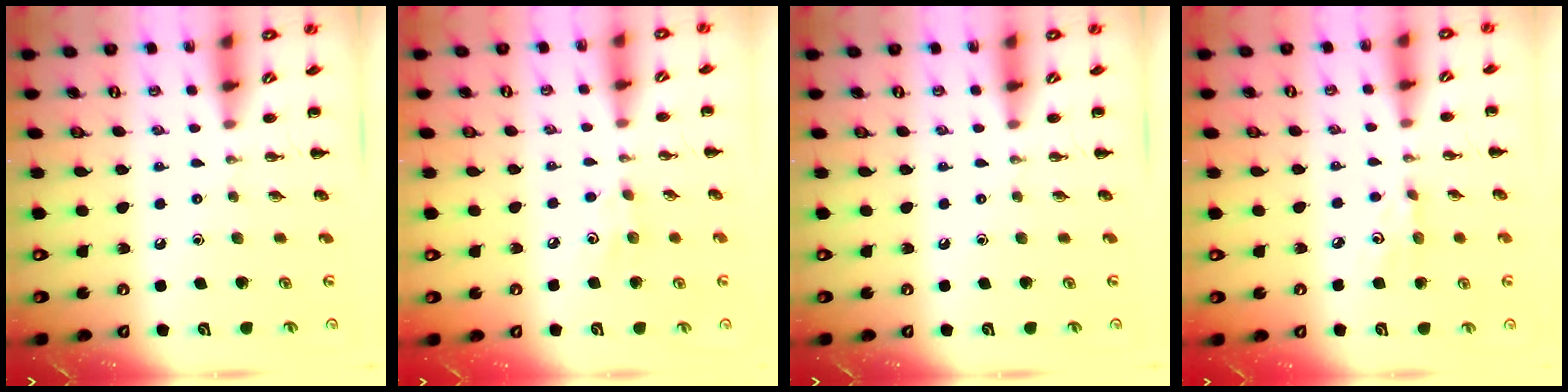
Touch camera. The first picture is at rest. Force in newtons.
{"total": 3.7, "press": 3.6, "slide": 0.9}
{"total": 0.0}
{"total": 3.4, "press": 3.3, "slide": 0.8}